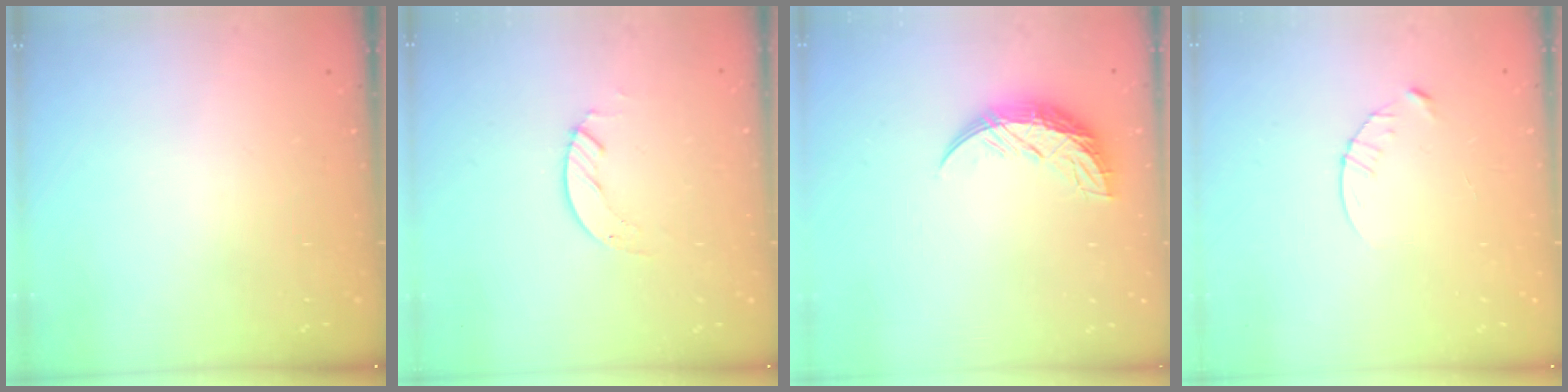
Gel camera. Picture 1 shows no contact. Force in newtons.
{"total": 2.7, "press": 2.7, "slide": 0.2}
{"total": 10.7, "press": 10.7, "slide": 0.4}
{"total": 3.6, "press": 3.6, "slide": 0.5}